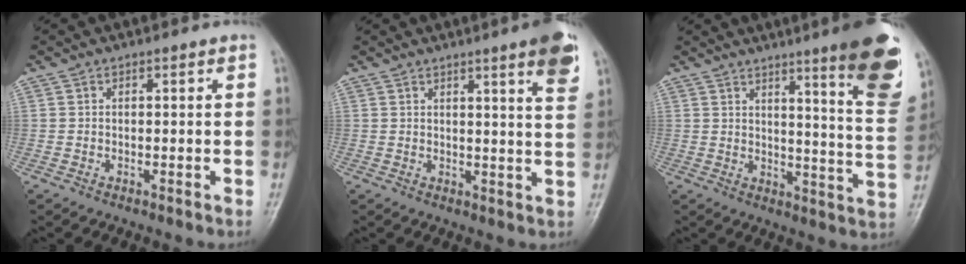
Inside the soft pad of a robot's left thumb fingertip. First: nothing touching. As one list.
[{"total": 7.3, "force": [4.4, 0.5, 5.8], "torque": [-0.064, -0.020, 0.053]}, {"total": 17.1, "force": [10.1, 2.1, 13.6], "torque": [-0.146, -0.064, 0.130]}]